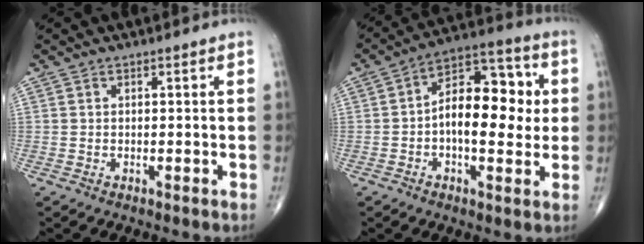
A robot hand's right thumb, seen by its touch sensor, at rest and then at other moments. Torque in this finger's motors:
{"motor_torque": [-0.10, 0.43, 0.78, -0.39, 0.30]}